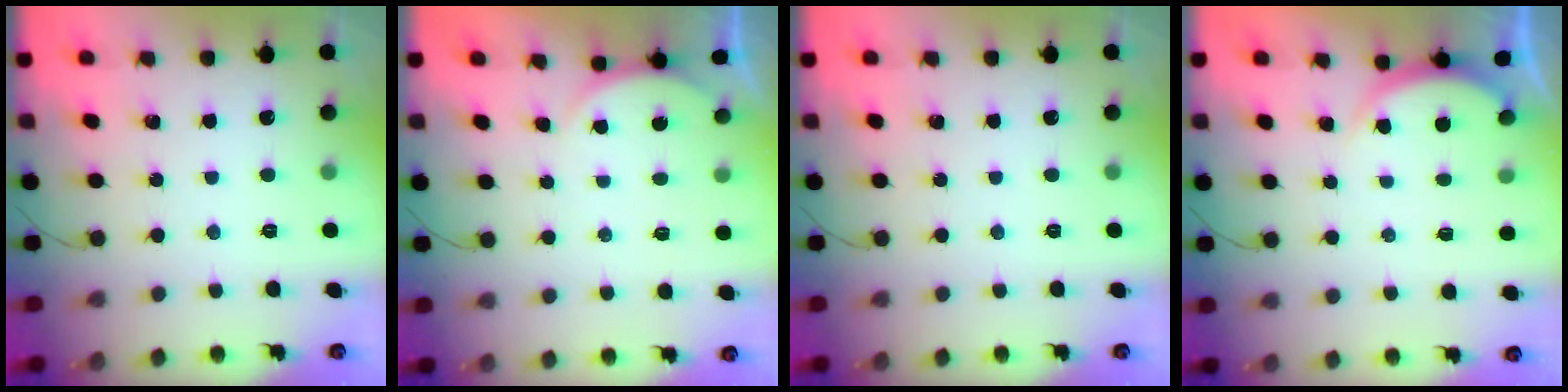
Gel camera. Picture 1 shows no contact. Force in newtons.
{"total": 2.3, "press": 2.3, "slide": 0.5}
{"total": 0.0}
{"total": 2.1, "press": 2.0, "slide": 0.5}